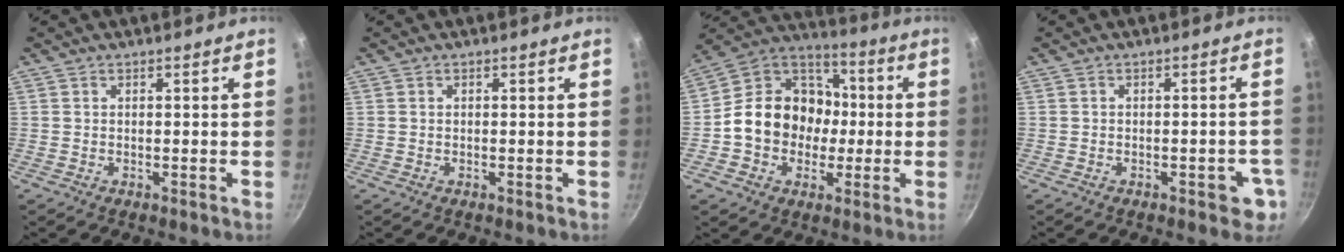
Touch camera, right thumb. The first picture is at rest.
{"total": 0.0}
{"total": 17.1, "force": [-1.5, 14.3, 9.2], "torque": [-0.113, 0.041, -0.039]}
{"total": 4.5, "force": [-1.9, 2.4, 3.3], "torque": [-0.014, 0.019, -0.017]}